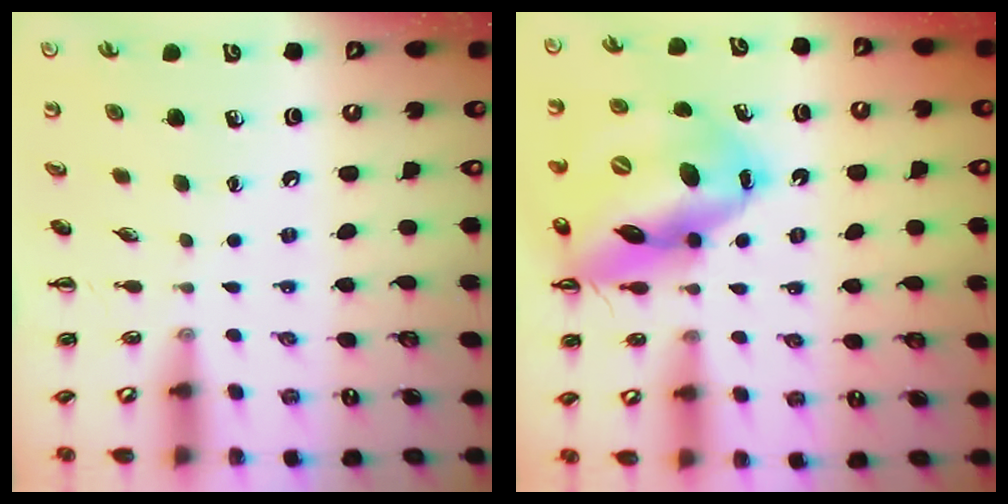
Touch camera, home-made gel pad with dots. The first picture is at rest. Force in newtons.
{"total": 22.4, "press": 21.6, "slide": 5.7}